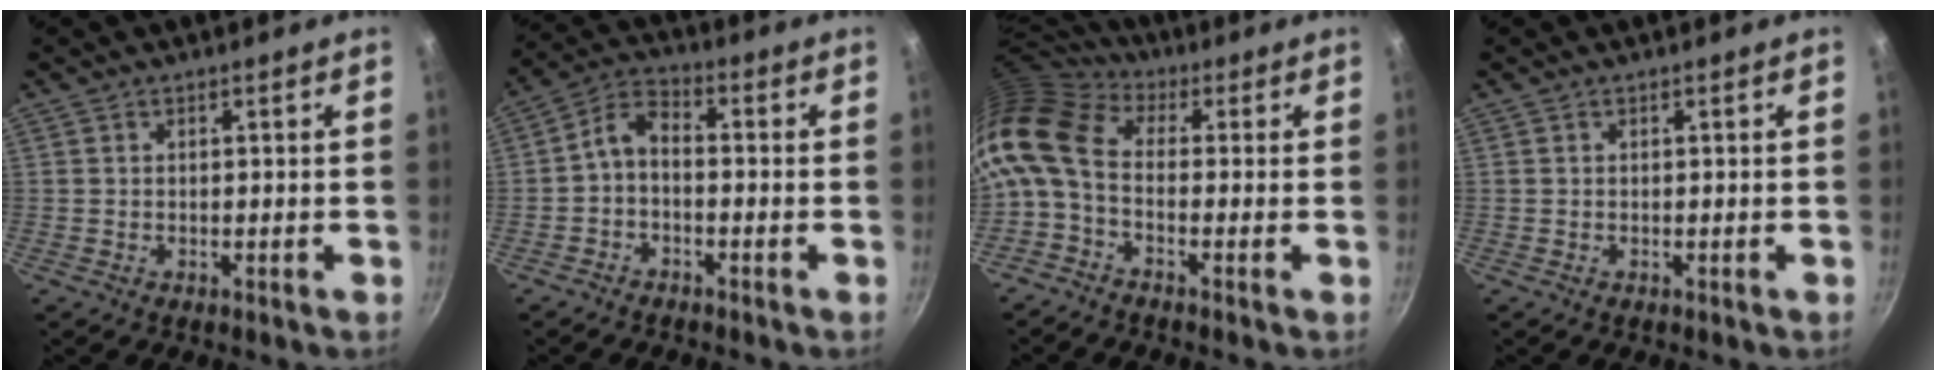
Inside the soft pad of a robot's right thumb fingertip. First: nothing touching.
{"total": 5.4, "force": [-1.6, 3.2, 4.0], "torque": [-0.079, 0.041, -0.040]}
{"total": 12.2, "force": [-0.8, 7.7, 9.5], "torque": [-0.198, 0.021, -0.038]}
{"total": 0.0}